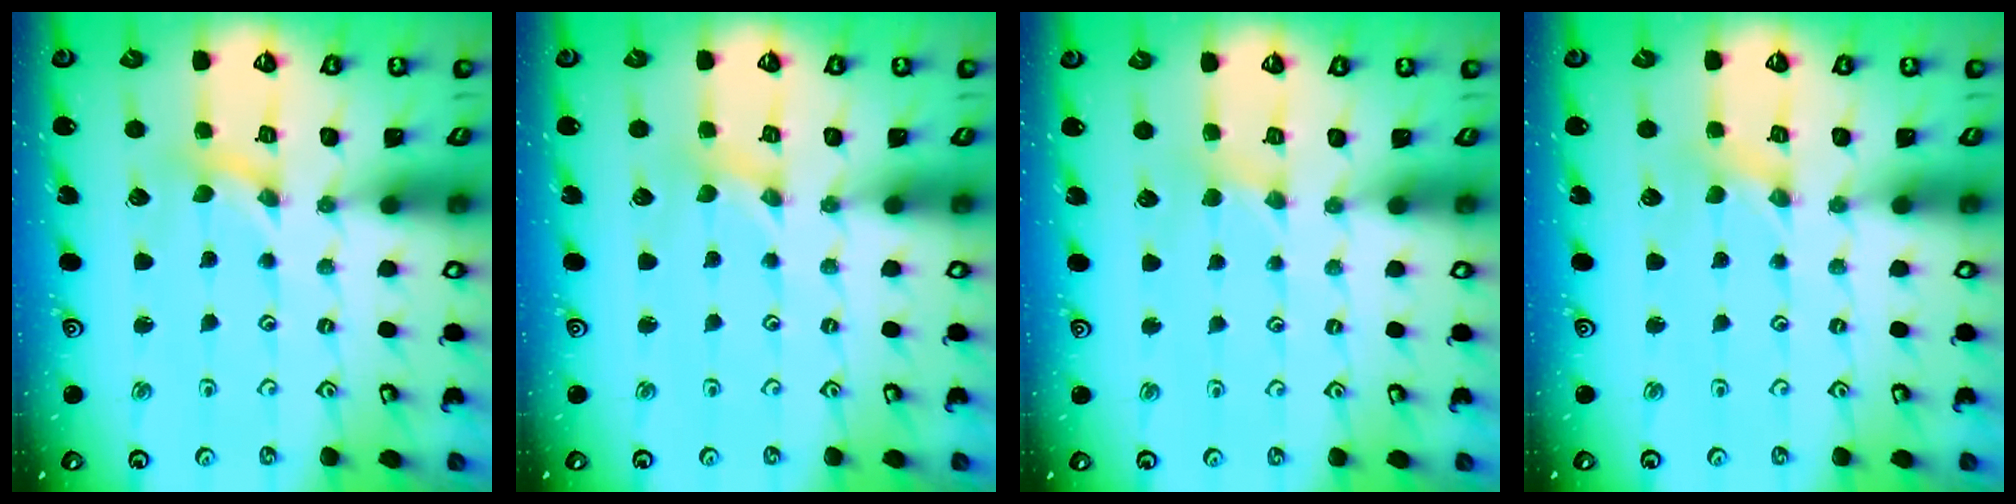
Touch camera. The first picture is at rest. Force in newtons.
{"total": 0.0}
{"total": 2.2, "press": 2.2, "slide": 0.4}
{"total": 0.0}